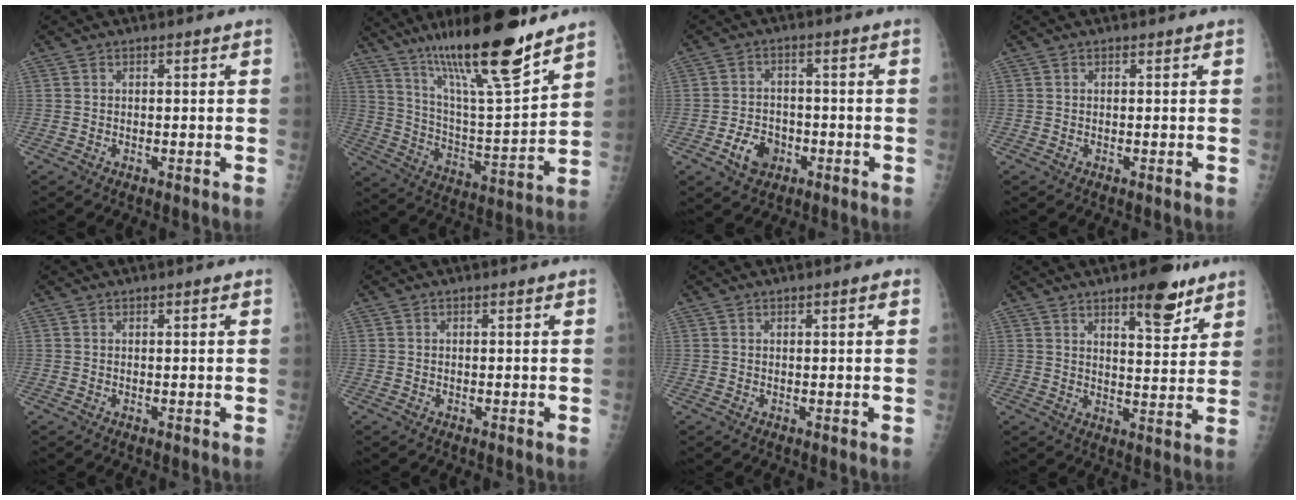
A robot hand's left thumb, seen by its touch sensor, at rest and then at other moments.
{"total": 22.4, "force": [16.0, 3.3, 15.3], "torque": [-0.241, -0.076, 0.278]}
{"total": 6.3, "force": [-2.8, 4.7, 3.2], "torque": [-0.038, 0.019, -0.045]}
{"total": 0.0}
{"total": 0.8, "force": [0.3, 0.1, 0.7], "torque": [-0.012, 0.001, 0.004]}
{"total": 0.0}
{"total": 1.8, "force": [0.7, 0.4, 1.5], "torque": [-0.022, 0.002, 0.008]}
{"total": 9.7, "force": [6.4, 3.2, 6.5], "torque": [-0.072, -0.038, 0.092]}